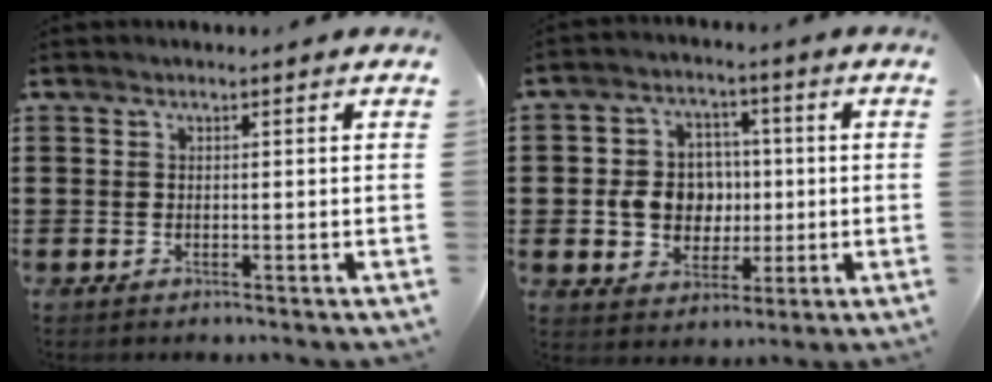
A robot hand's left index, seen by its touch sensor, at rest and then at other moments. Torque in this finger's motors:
{"motor_torque": [0.94, 0.94, 0.29, 0.05]}